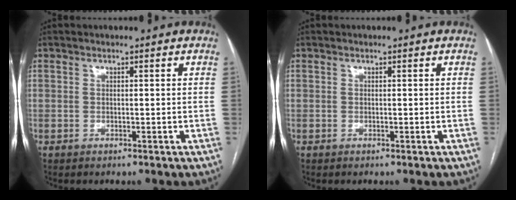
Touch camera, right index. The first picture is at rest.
{"total": 0.0}